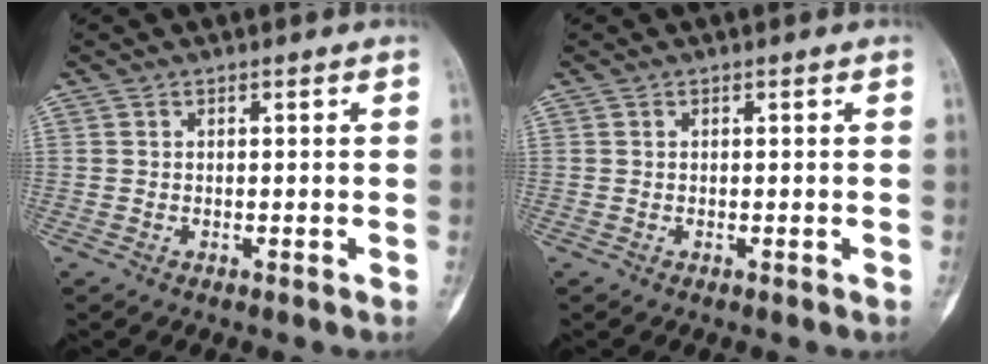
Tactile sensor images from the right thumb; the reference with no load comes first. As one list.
[{"total": 0.0}]